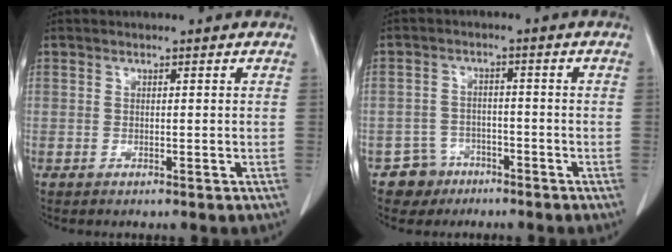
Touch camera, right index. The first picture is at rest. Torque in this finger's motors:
{"motor_torque": [-0.51, -0.28, -0.44, -0.10]}